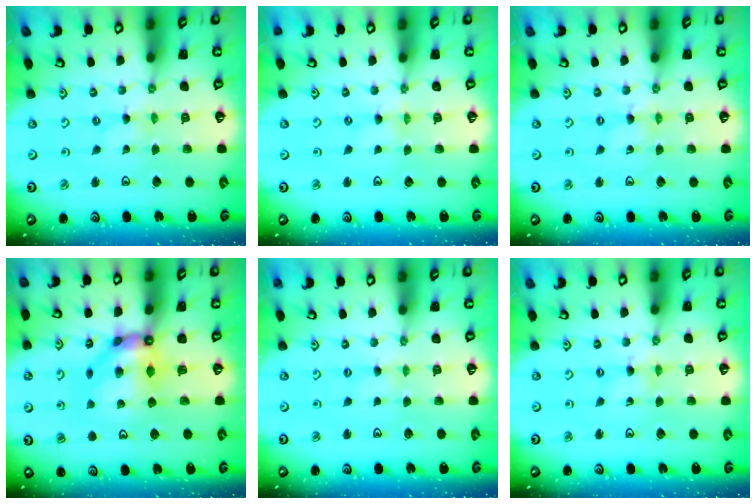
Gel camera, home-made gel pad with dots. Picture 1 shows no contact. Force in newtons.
{"total": 0.0}
{"total": 0.0}
{"total": 9.6, "press": 9.5, "slide": 1.1}
{"total": 1.5, "press": 1.5, "slide": 0.3}
{"total": 0.7, "press": 0.7, "slide": 0.2}